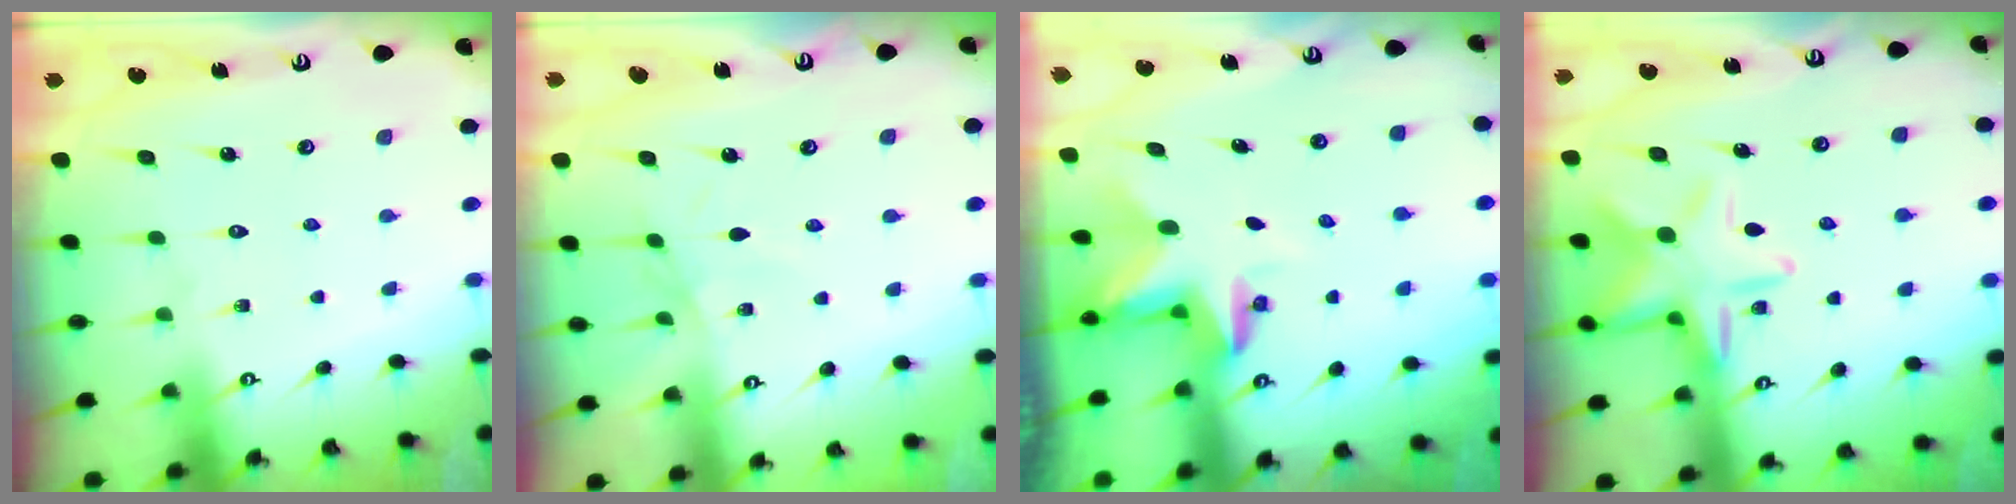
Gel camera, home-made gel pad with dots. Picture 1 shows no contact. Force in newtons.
{"total": 2.7, "press": 2.7, "slide": 0.5}
{"total": 3.1, "press": 3.1, "slide": 0.2}
{"total": 13.3, "press": 13.2, "slide": 0.9}